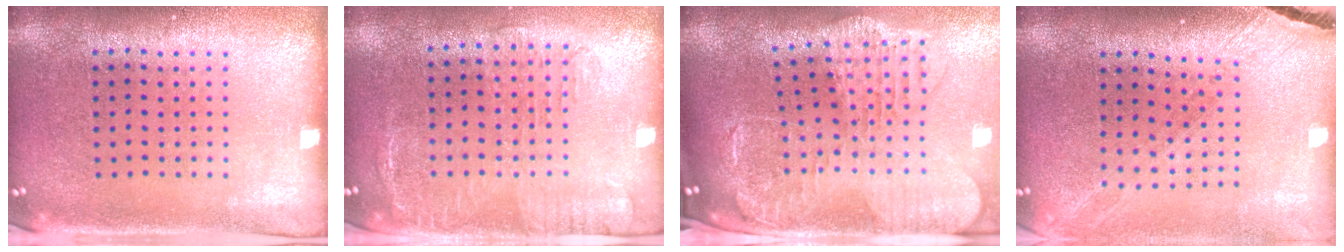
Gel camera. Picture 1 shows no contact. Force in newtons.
{"total": 1.9, "press": 1.5, "slide": 1.2}
{"total": 3.0, "press": 2.5, "slide": 1.6}
{"total": 1.4, "press": 1.4, "slide": 0.1}